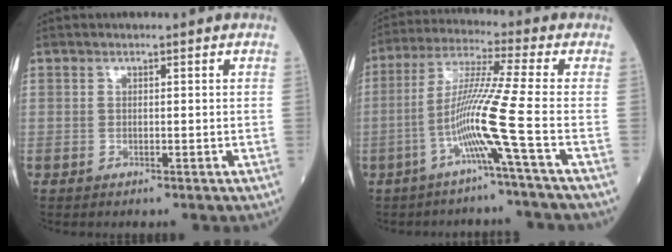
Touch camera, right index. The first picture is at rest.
{"total": 8.3, "force": [-3.0, -2.5, 7.3], "torque": [-0.147, -0.002, -0.064]}